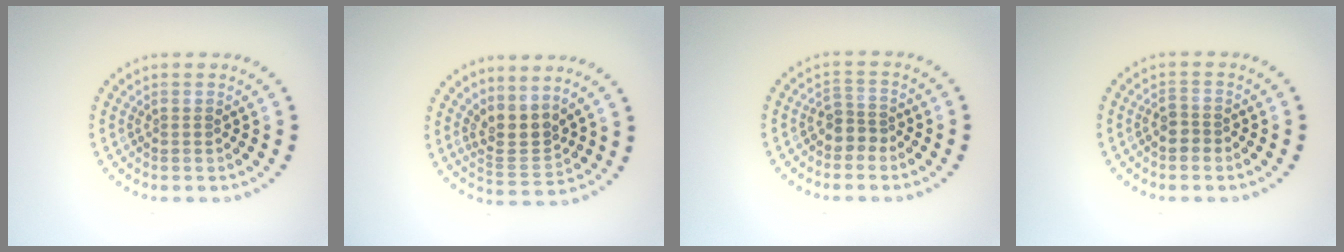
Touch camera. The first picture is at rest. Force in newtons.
{"total": 2.9, "press": 2.4, "slide": 1.7}
{"total": 2.1, "press": 1.6, "slide": 1.3}
{"total": 1.3, "press": 1.1, "slide": 0.7}